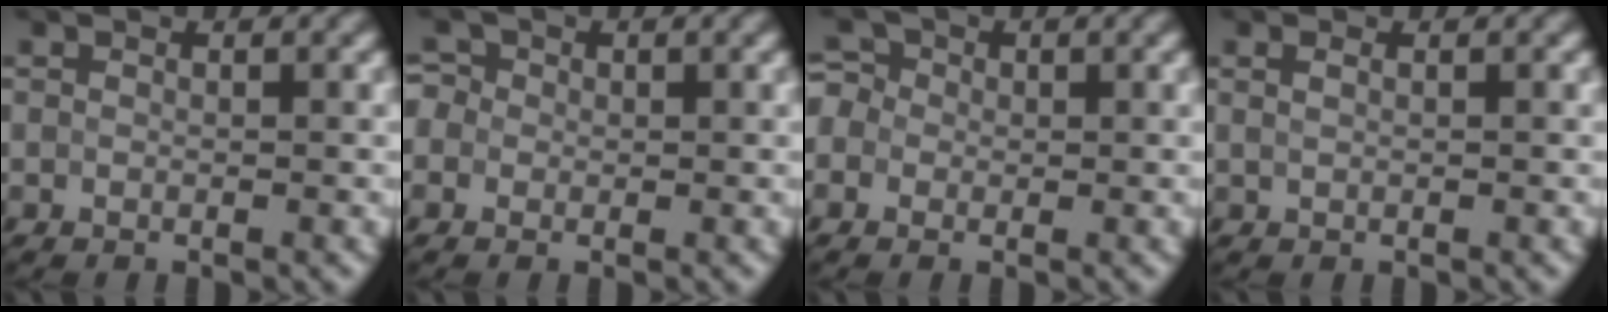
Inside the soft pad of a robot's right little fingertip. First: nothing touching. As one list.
[{"total": 2.8, "force": [0.7, 2.5, 1.1], "torque": [-0.004, 0.025, -0.021]}, {"total": 3.2, "force": [0.3, 2.9, 1.3], "torque": [-0.016, 0.027, -0.025]}, {"total": 0.8, "force": [0.5, 0.4, 0.6], "torque": [-0.013, 0.002, 0.011]}]